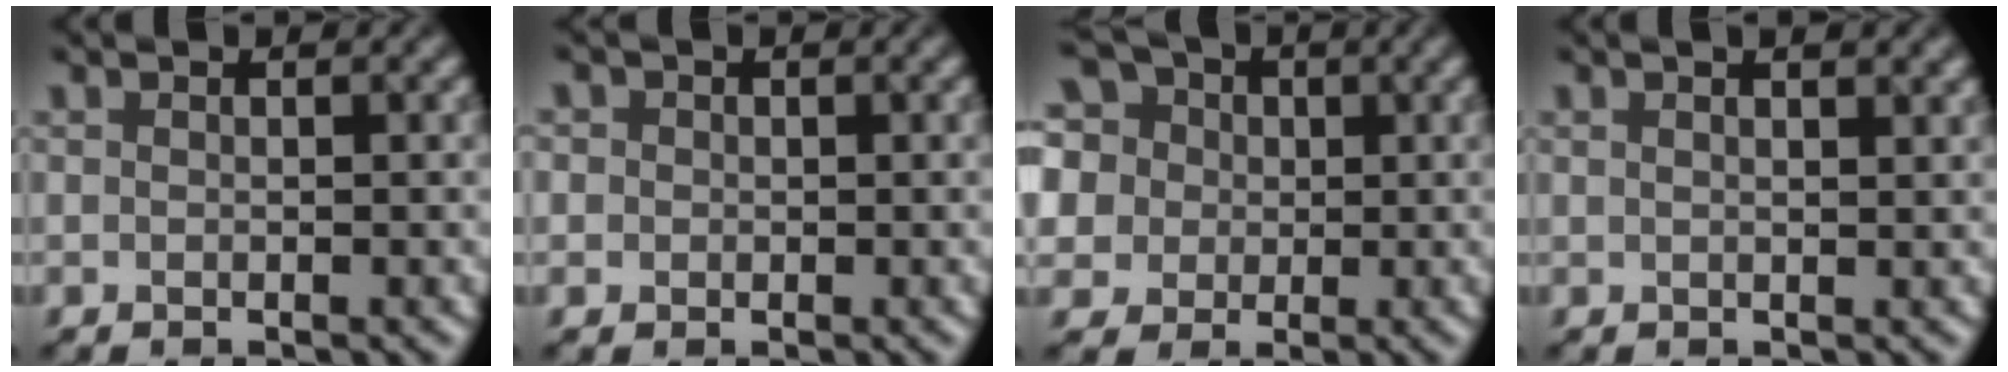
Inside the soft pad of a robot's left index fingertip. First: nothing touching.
{"total": 2.0, "force": [0.8, 1.7, 0.8], "torque": [-0.008, 0.012, 0.000]}
{"total": 12.8, "force": [5.1, 9.9, 6.4], "torque": [-0.141, 0.040, 0.060]}
{"total": 3.6, "force": [2.1, 1.5, 2.4], "torque": [-0.009, 0.016, 0.004]}